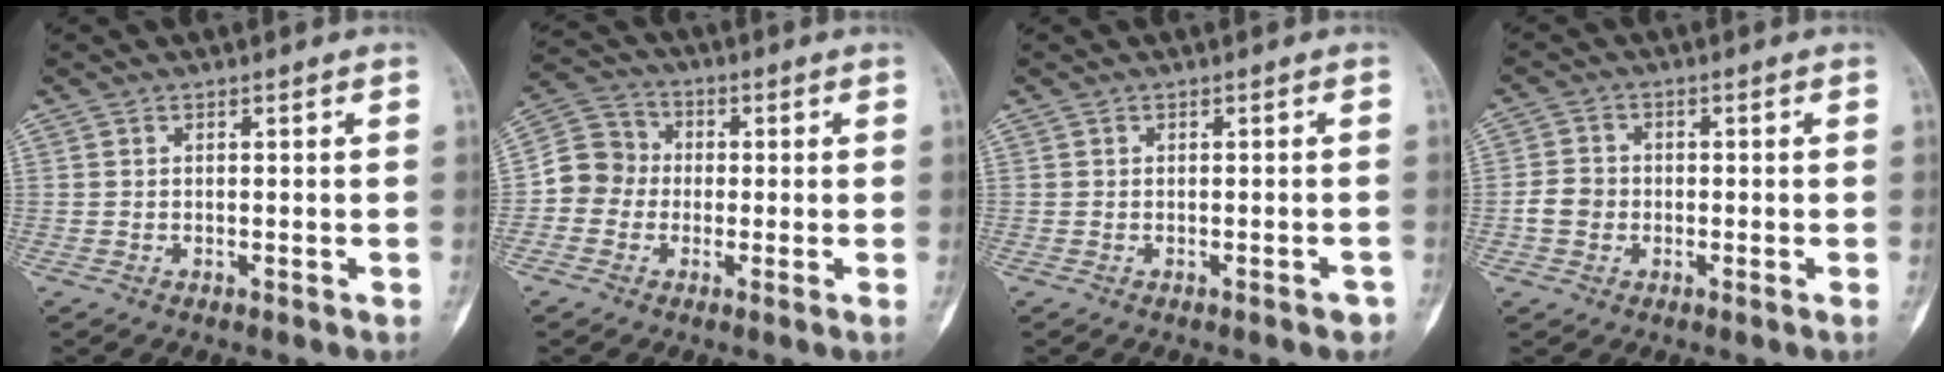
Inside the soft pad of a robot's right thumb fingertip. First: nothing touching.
{"total": 7.4, "force": [-1.0, 6.8, 2.8], "torque": [-0.029, 0.027, -0.035]}
{"total": 1.2, "force": [-0.8, 0.4, 0.7], "torque": [-0.009, 0.006, -0.006]}
{"total": 3.9, "force": [-1.0, 3.1, 2.1], "torque": [-0.036, 0.011, -0.025]}